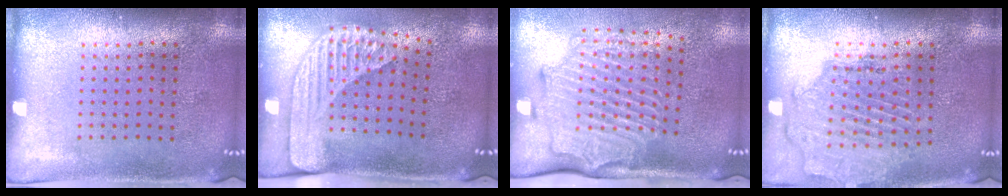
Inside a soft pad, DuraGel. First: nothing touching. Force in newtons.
{"total": 2.3, "press": 1.7, "slide": 1.5}
{"total": 2.9, "press": 2.3, "slide": 1.8}
{"total": 1.6, "press": 1.6, "slide": 0.4}